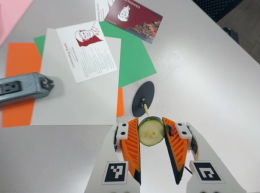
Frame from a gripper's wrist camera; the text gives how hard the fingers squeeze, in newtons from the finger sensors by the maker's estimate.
{"total": 11.8, "left": 12.3, "right": 11.4}